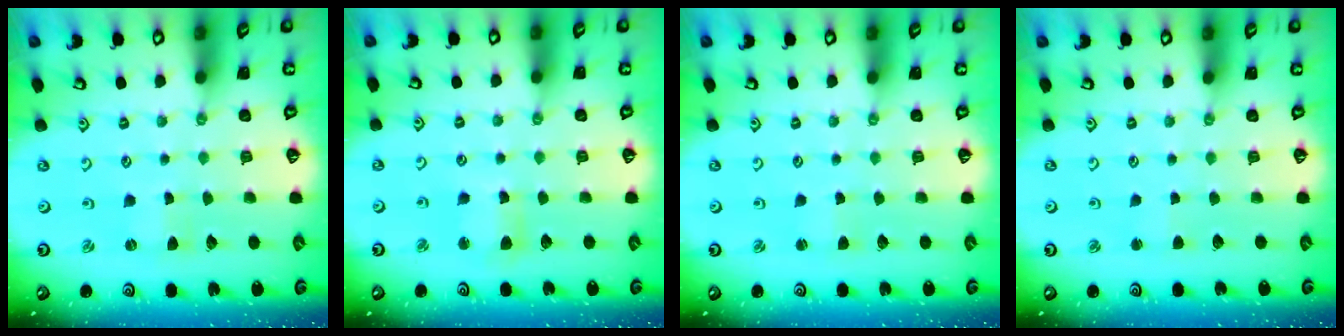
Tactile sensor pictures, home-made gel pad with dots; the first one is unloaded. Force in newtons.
{"total": 6.4, "press": 6.3, "slide": 0.8}
{"total": 1.6, "press": 1.6, "slide": 0.2}
{"total": 2.3, "press": 2.3, "slide": 0.2}